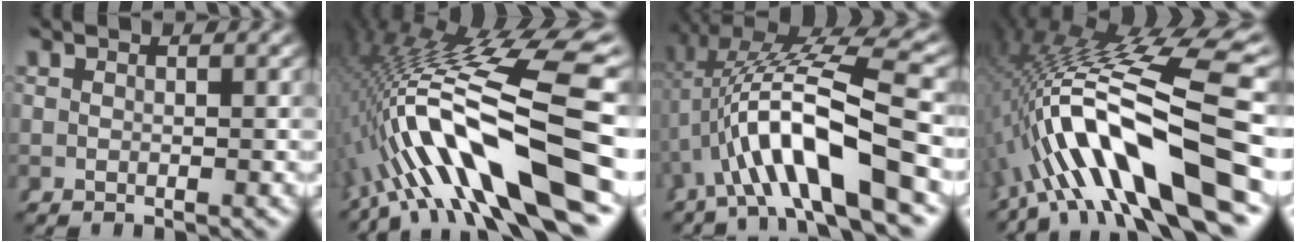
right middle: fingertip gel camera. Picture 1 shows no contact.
{"total": 14.9, "force": [-1.8, 5.8, 13.7], "torque": [-0.240, 0.001, -0.017]}
{"total": 9.2, "force": [-0.2, 3.0, 8.8], "torque": [-0.159, 0.002, 0.006]}
{"total": 14.0, "force": [-0.4, 5.1, 13.0], "torque": [-0.233, 0.005, -0.001]}